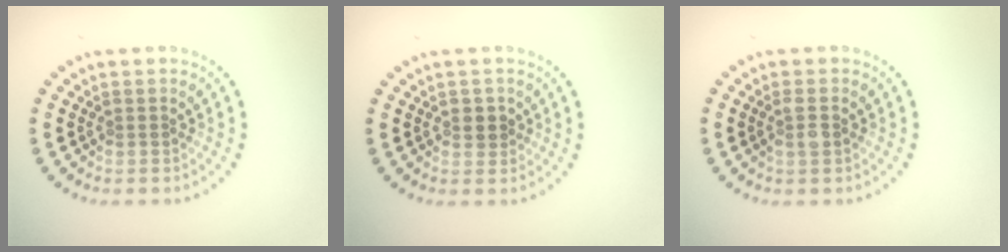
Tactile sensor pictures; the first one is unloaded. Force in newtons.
{"total": 1.3, "press": 1.2, "slide": 0.6}
{"total": 1.4, "press": 1.3, "slide": 0.5}